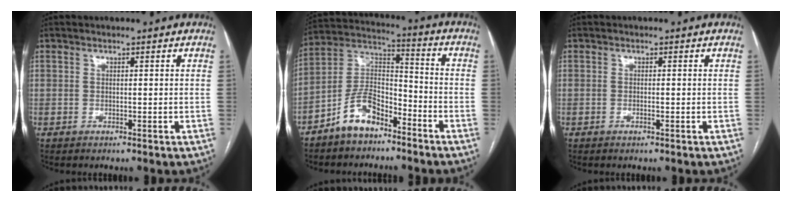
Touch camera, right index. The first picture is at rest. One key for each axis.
{"total": 9.7, "fx": -6.6, "fy": 4.5, "fz": 5.5, "tx": -0.116, "ty": 0.022, "tz": -0.128}
{"total": 0.0}